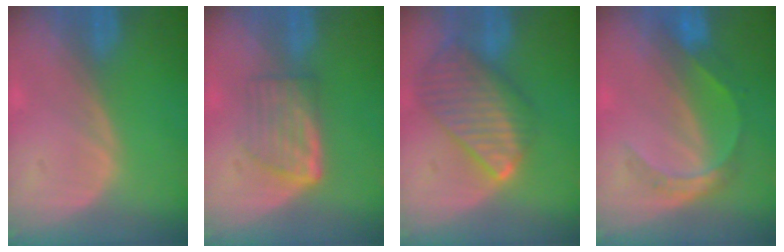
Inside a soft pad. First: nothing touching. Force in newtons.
{"total": 5.8, "press": 5.2, "slide": 2.5}
{"total": 9.9, "press": 8.6, "slide": 4.9}
{"total": 5.3, "press": 5.0, "slide": 1.6}